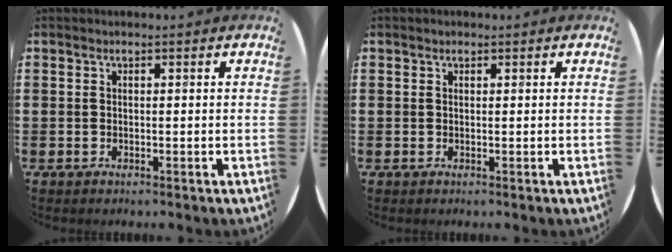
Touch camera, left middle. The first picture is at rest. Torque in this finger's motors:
{"motor_torque": [-0.05, 0.09, -0.01, 0.01]}